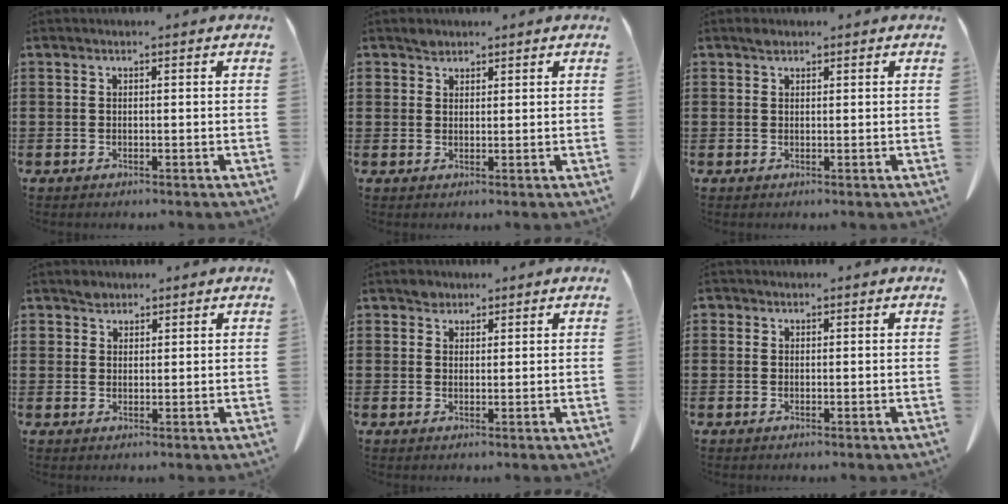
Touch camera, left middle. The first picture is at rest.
{"total": 1.6, "force": [1.4, 0.8, 0.0], "torque": [-0.004, 0.001, 0.029]}
{"total": 0.9, "force": [0.7, 0.6, 0.3], "torque": [-0.007, 0.002, 0.013]}
{"total": 2.0, "force": [1.7, 1.0, 0.1], "torque": [-0.006, 0.002, 0.035]}
{"total": 2.1, "force": [1.8, 1.1, 0.2], "torque": [-0.001, -0.001, 0.034]}
{"total": 0.6, "force": [0.2, 0.6, 0.1], "torque": [-0.004, 0.006, 0.002]}